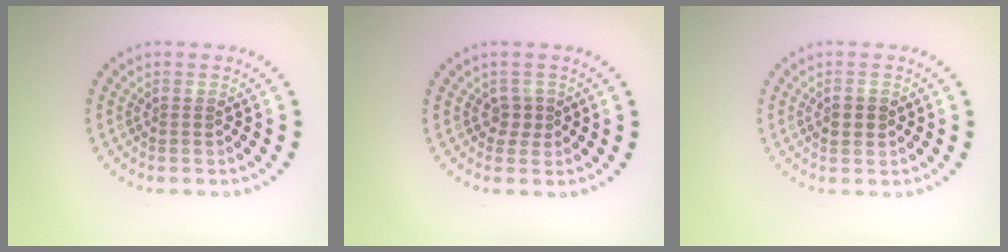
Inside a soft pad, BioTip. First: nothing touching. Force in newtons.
{"total": 1.2, "press": 1.0, "slide": 0.6}
{"total": 2.0, "press": 2.0, "slide": 0.1}